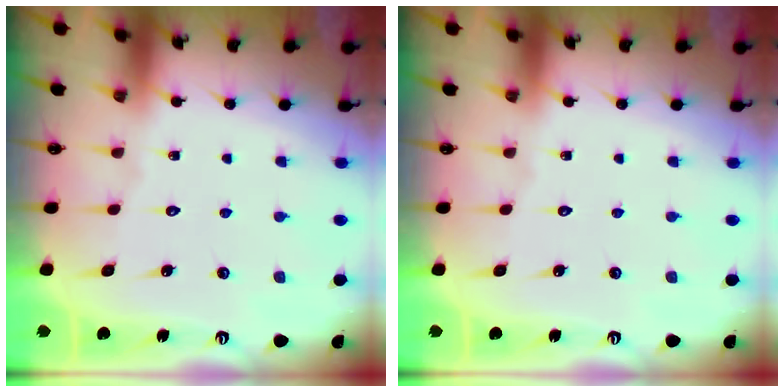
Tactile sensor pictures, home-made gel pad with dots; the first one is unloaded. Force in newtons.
{"total": 0.0}